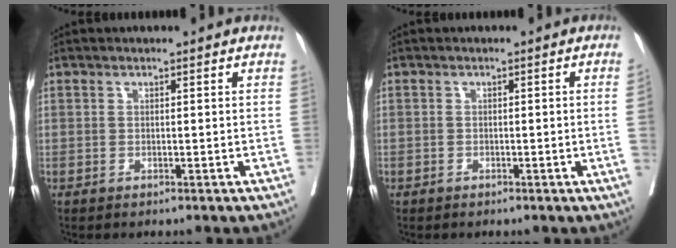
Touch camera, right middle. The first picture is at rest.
{"total": 1.2, "force": [-0.4, -0.1, 1.1], "torque": [-0.017, 0.003, -0.007]}